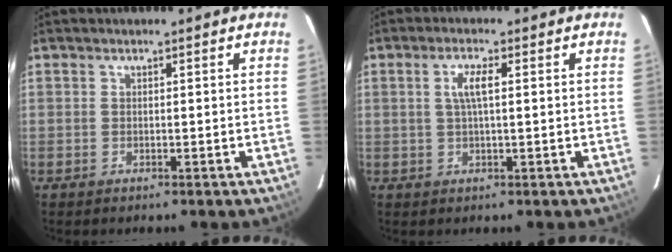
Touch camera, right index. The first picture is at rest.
{"total": 3.5, "force": [0.7, 0.6, 3.4], "torque": [-0.065, 0.005, 0.013]}